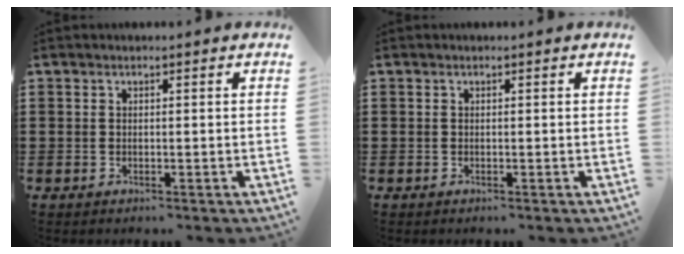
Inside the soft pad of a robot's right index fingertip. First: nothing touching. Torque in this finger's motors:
{"motor_torque": [0.17, 0.03, 0.03, 0.02]}